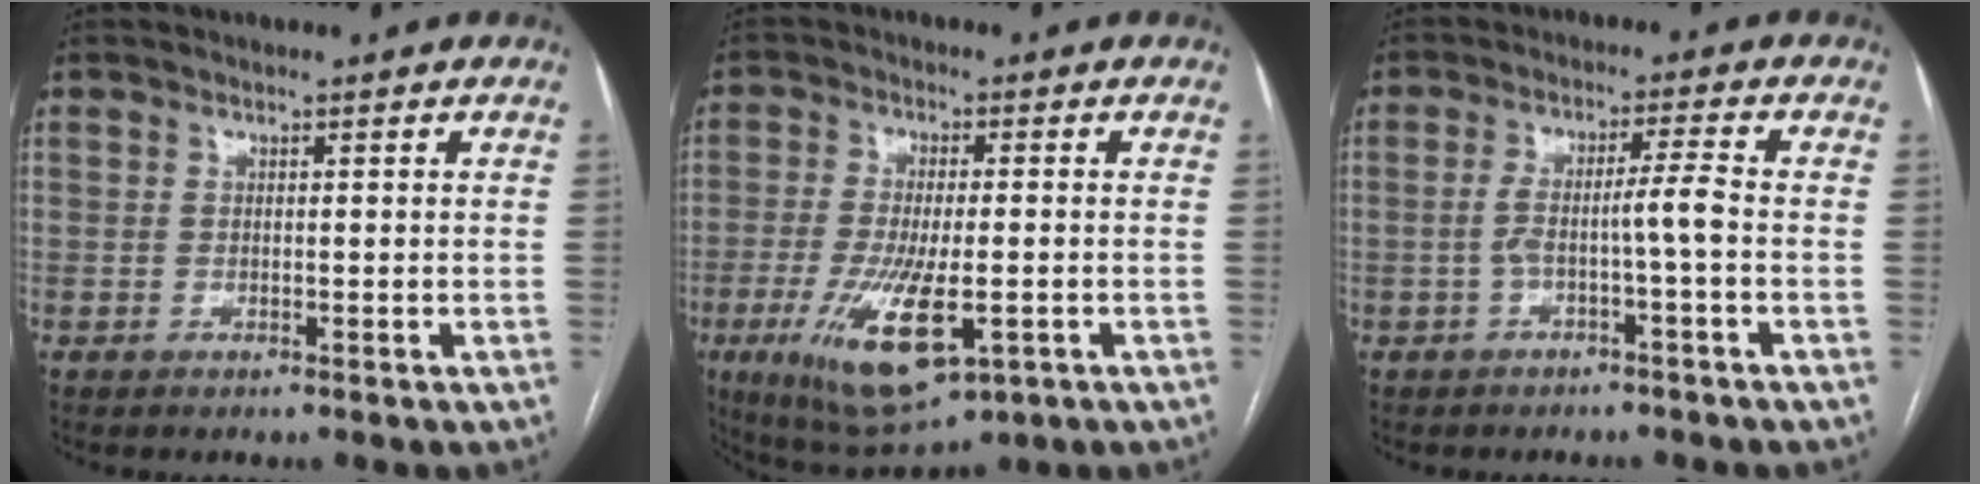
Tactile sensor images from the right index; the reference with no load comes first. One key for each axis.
{"total": 13.0, "fx": -4.2, "fy": 3.8, "fz": 11.6, "tx": -0.220, "ty": -0.026, "tz": -0.058}
{"total": 4.3, "fx": -1.3, "fy": -0.6, "fz": 4.1, "tx": -0.077, "ty": 0.021, "tz": -0.018}